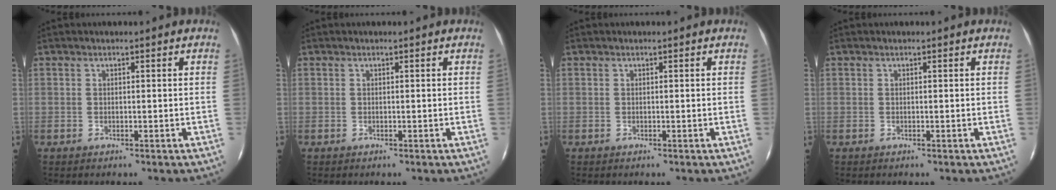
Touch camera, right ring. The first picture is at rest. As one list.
[{"total": 0.0}, {"total": 0.0}, {"total": 0.0}]